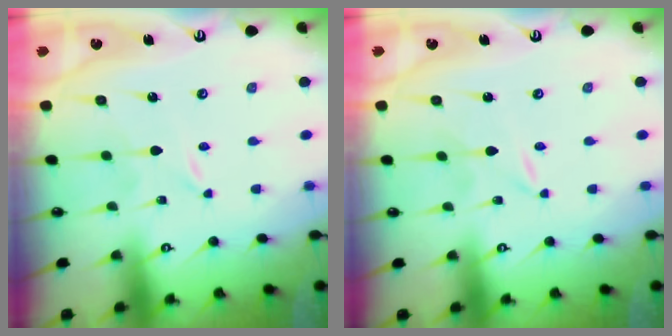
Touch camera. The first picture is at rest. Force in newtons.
{"total": 0.0}